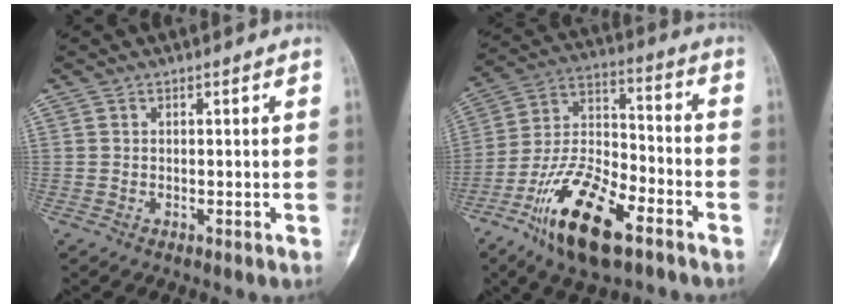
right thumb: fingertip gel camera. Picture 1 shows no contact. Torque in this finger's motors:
{"motor_torque": [0.35, 0.90, 1.62, -1.15, 0.24]}